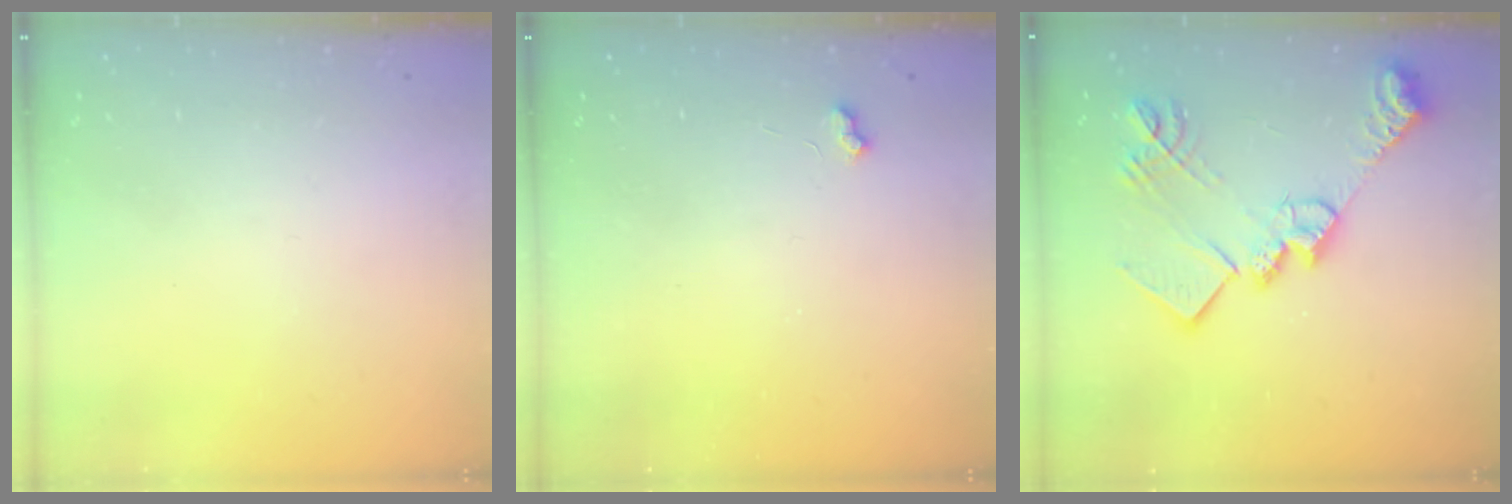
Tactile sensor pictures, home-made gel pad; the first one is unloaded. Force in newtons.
{"total": 2.3, "press": 2.3, "slide": 0.4}
{"total": 21.7, "press": 21.7, "slide": 1.3}